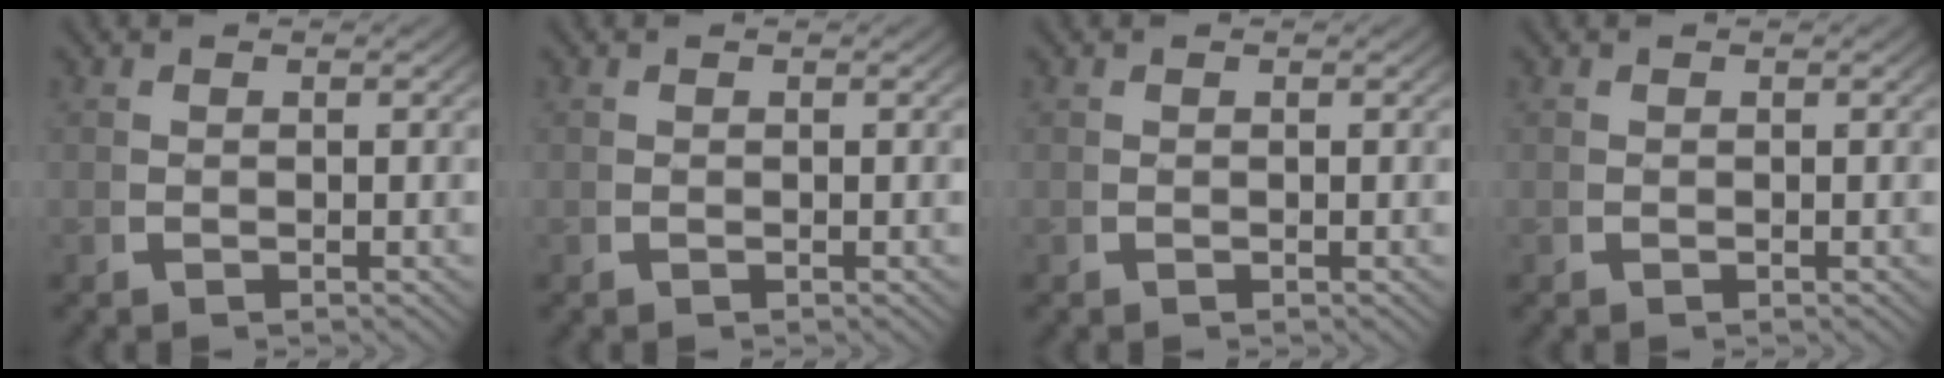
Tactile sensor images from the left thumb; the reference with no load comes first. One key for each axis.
{"total": 0.0}
{"total": 0.0}
{"total": 0.0}